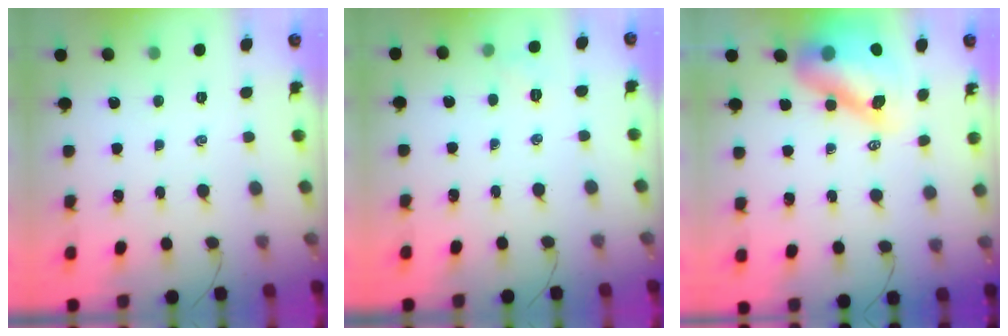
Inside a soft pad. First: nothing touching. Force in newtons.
{"total": 3.7, "press": 3.6, "slide": 1.1}
{"total": 16.0, "press": 15.4, "slide": 4.4}